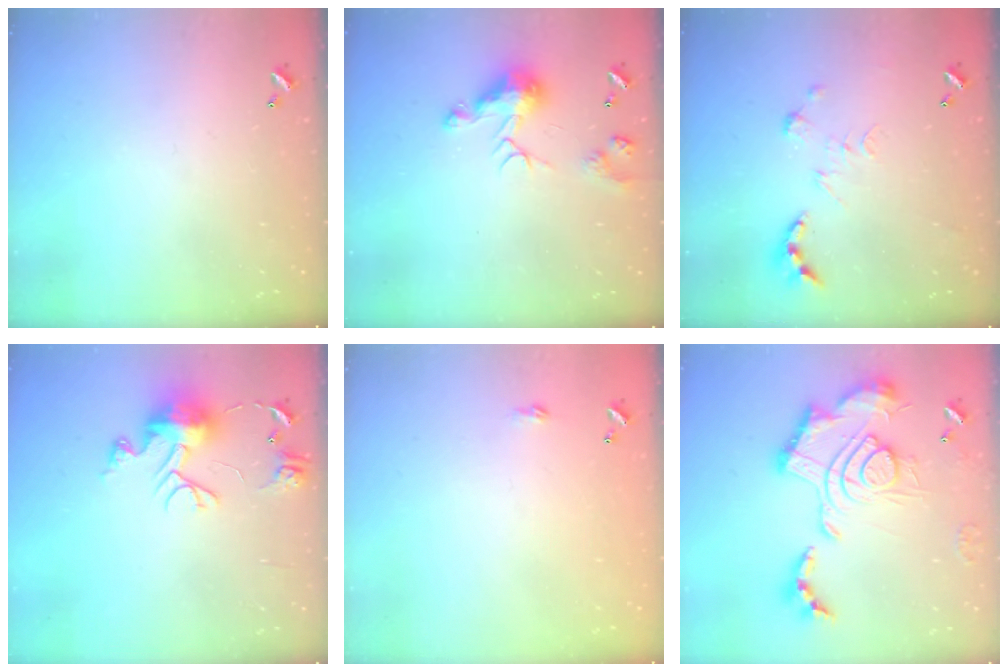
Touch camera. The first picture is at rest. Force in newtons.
{"total": 8.2, "press": 8.2, "slide": 1.0}
{"total": 0.0}
{"total": 10.7, "press": 10.7, "slide": 0.8}
{"total": 2.3, "press": 2.3, "slide": 0.4}
{"total": 2.5, "press": 1.9, "slide": 1.7}